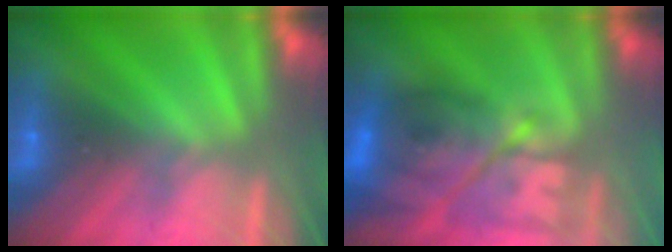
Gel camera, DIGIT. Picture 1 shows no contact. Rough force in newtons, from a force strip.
{"total": 9.7}